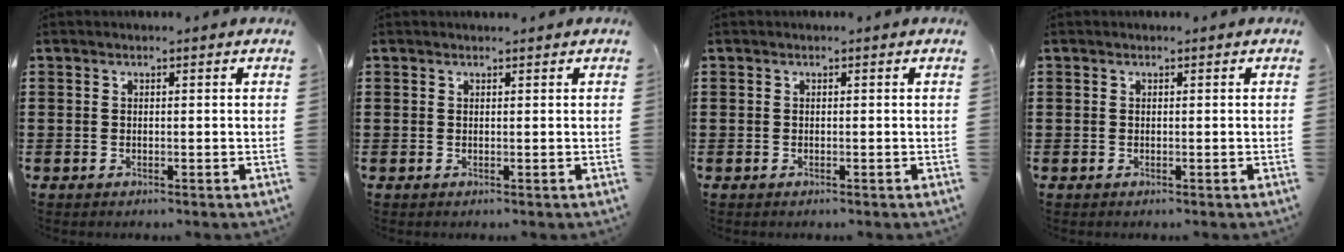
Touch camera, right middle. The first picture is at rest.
{"total": 0.0}
{"total": 0.0}
{"total": 0.0}